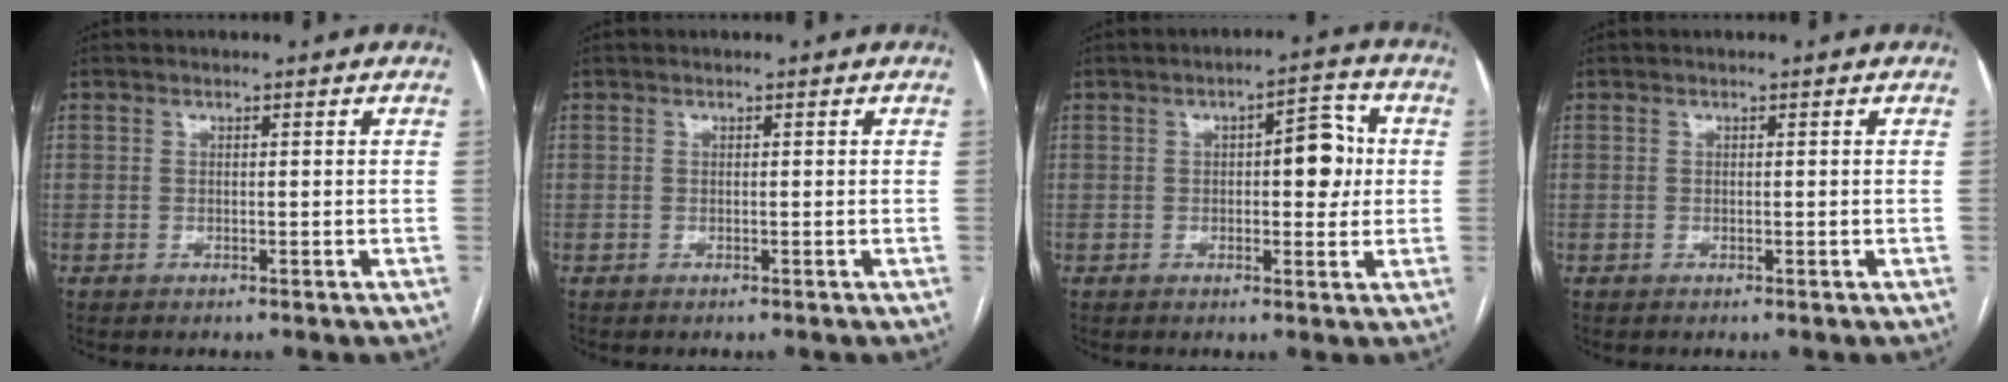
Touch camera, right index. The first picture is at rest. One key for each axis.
{"total": 0.0}
{"total": 6.5, "fx": 0.6, "fy": 2.6, "fz": 6.0, "tx": -0.076, "ty": 0.020, "tz": 0.008}
{"total": 0.0}